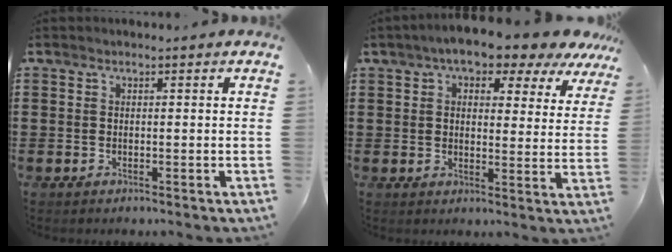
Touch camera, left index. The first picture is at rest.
{"total": 6.2, "force": [5.0, 1.7, 3.3], "torque": [-0.069, -0.021, 0.081]}